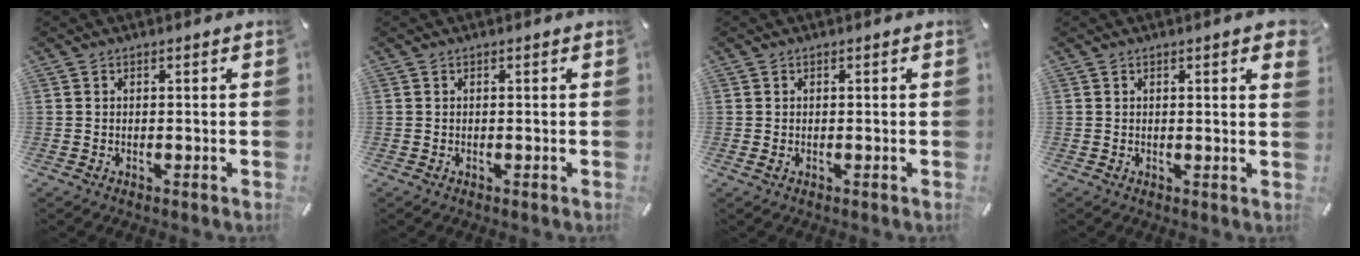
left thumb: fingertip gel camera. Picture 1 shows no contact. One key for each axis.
{"total": 0.0}
{"total": 0.7, "fx": 0.0, "fy": 0.2, "fz": 0.6, "tx": -0.011, "ty": -0.001, "tz": 0.000}
{"total": 2.9, "fx": 1.3, "fy": 0.7, "fz": 2.5, "tx": -0.034, "ty": -0.003, "tz": 0.018}